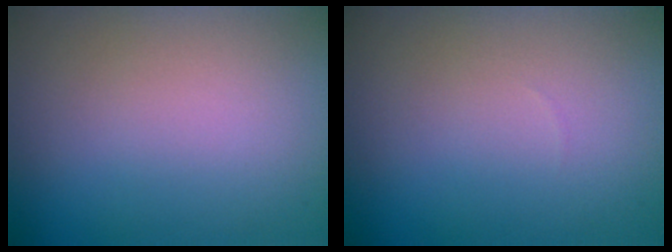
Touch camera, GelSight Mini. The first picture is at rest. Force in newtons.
{"total": 0.0}